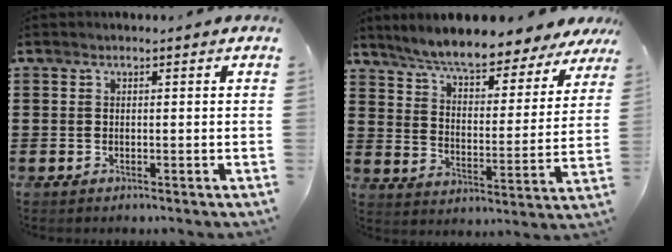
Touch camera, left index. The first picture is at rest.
{"total": 7.1, "force": [6.6, 0.4, 2.6], "torque": [-0.081, -0.036, 0.113]}